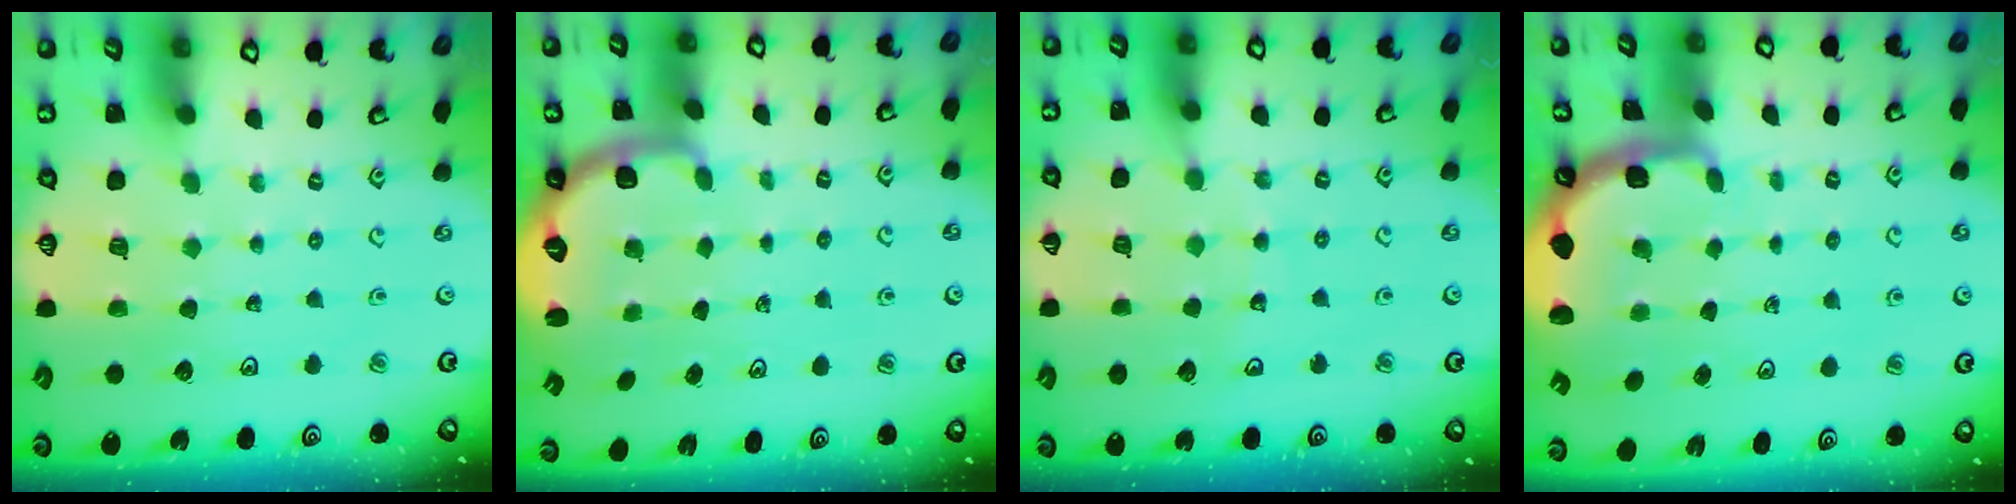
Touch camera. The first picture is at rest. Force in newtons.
{"total": 2.6, "press": 1.6, "slide": 2.1}
{"total": 6.2, "press": 6.2, "slide": 0.8}
{"total": 2.3, "press": 2.0, "slide": 1.0}